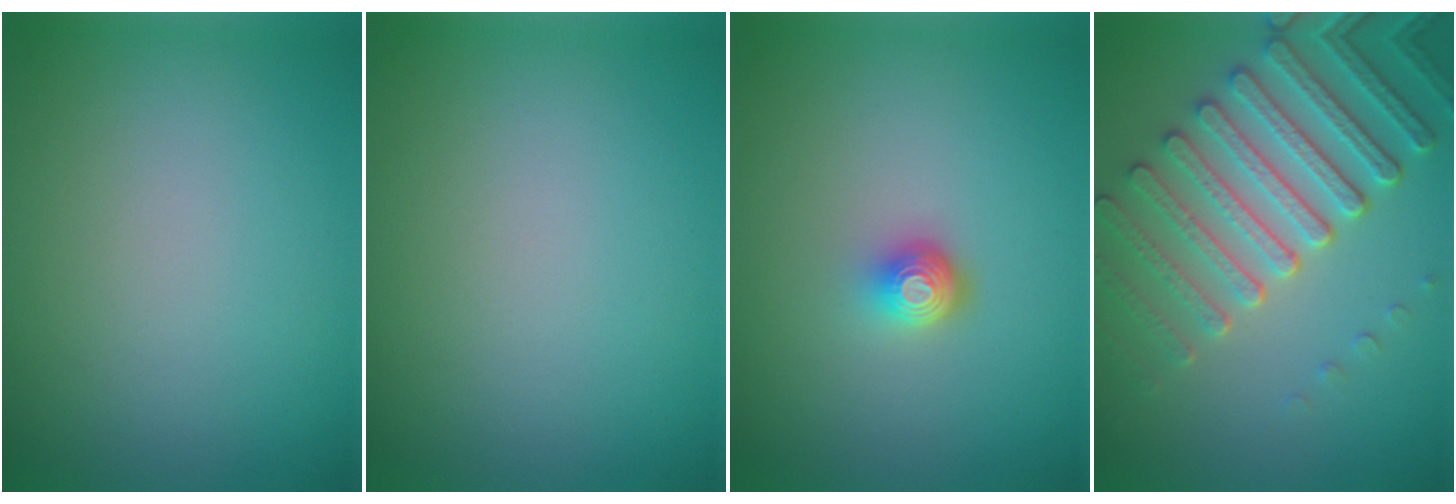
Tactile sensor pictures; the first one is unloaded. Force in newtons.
{"total": 0.0}
{"total": 2.3, "press": 1.5, "slide": 1.7}
{"total": 7.0, "press": 5.5, "slide": 4.4}